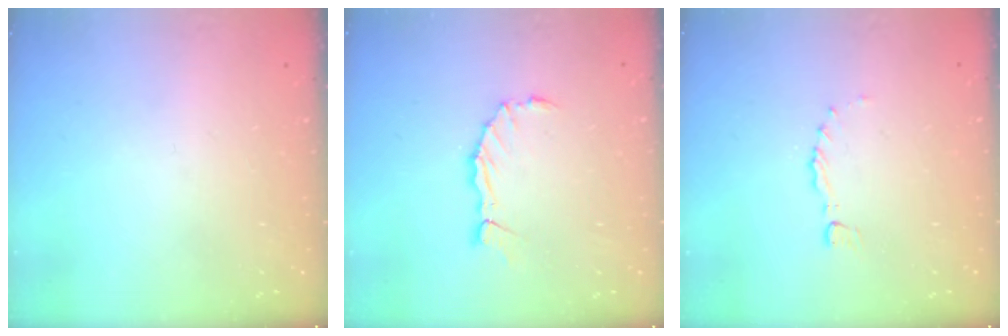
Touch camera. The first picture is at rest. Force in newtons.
{"total": 2.8, "press": 2.8, "slide": 0.2}
{"total": 0.0}